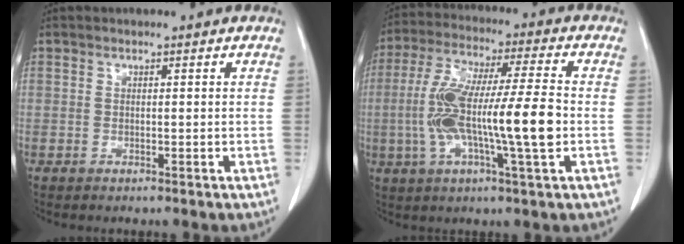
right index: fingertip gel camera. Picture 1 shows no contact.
{"total": 15.3, "force": [-2.1, 0.9, 15.2], "torque": [-0.290, 0.007, -0.040]}